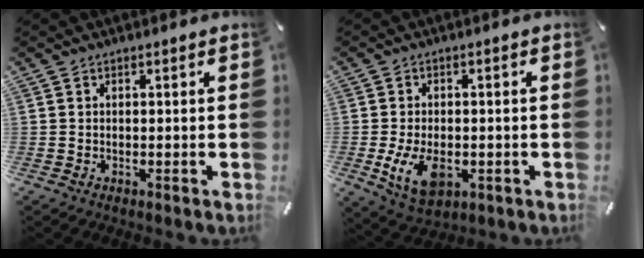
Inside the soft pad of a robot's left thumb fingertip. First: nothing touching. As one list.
[{"total": 8.8, "force": [-1.9, 5.6, 6.5], "torque": [-0.126, -0.006, -0.034]}]